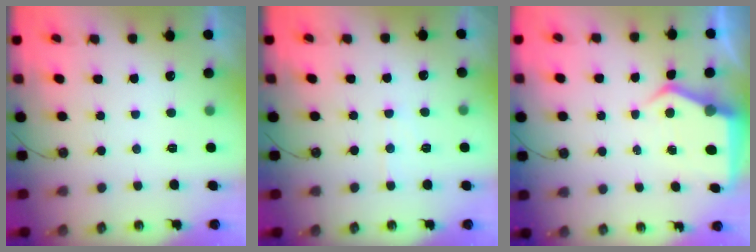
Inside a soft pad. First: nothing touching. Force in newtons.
{"total": 4.7, "press": 4.6, "slide": 0.3}
{"total": 6.0, "press": 5.9, "slide": 0.7}